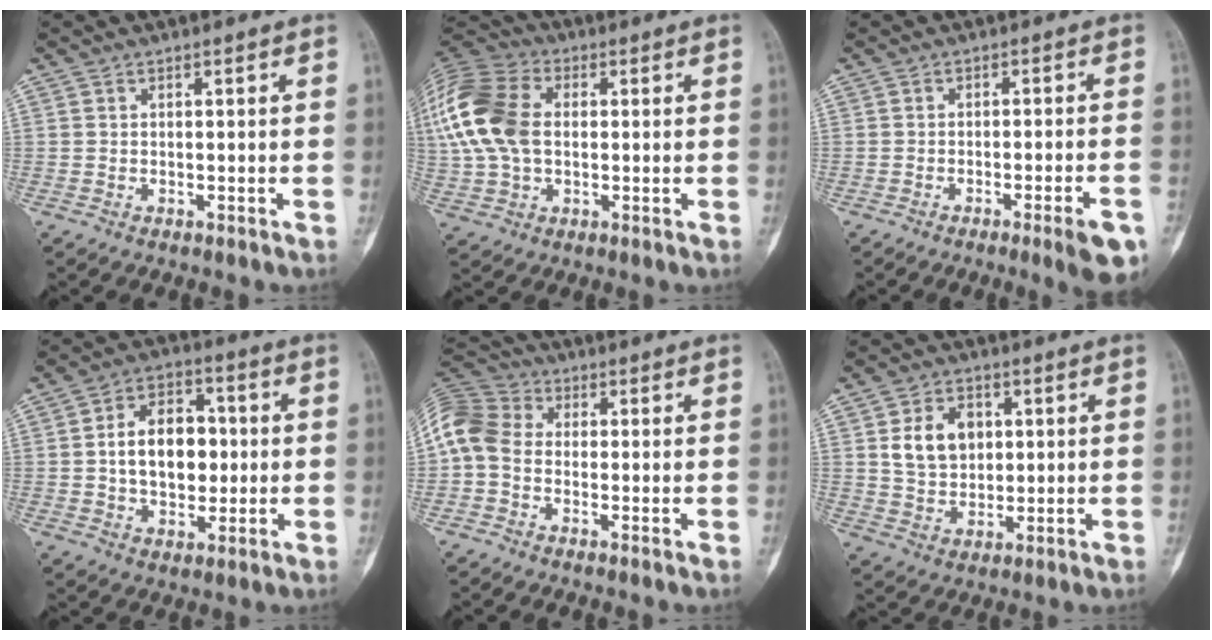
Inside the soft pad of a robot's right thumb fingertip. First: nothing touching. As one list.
[{"total": 19.6, "force": [2.1, 13.3, 14.2], "torque": [-0.333, 0.018, 0.036]}, {"total": 7.1, "force": [-3.7, 0.8, 6.0], "torque": [-0.076, 0.007, -0.046]}, {"total": 12.7, "force": [0.4, 8.6, 9.4], "torque": [-0.117, 0.017, 0.006]}, {"total": 9.3, "force": [-0.4, 7.3, 5.8], "torque": [-0.114, 0.025, -0.025]}, {"total": 9.1, "force": [2.2, 6.8, 5.6], "torque": [-0.067, -0.007, 0.043]}]